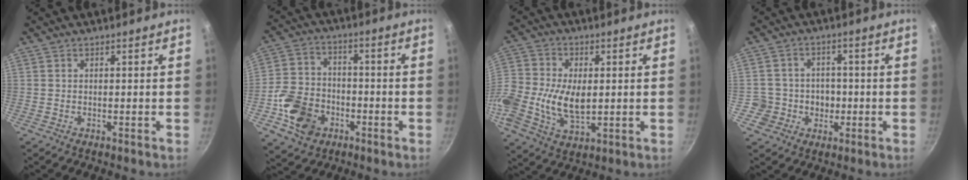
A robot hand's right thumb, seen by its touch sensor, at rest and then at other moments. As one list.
[{"total": 12.4, "force": [-4.6, 9.6, 6.4], "torque": [-0.101, 0.032, -0.086]}, {"total": 16.5, "force": [-0.8, 11.0, 12.3], "torque": [-0.273, 0.020, -0.016]}, {"total": 6.5, "force": [-1.2, 6.3, 1.2], "torque": [0.016, 0.021, -0.018]}]